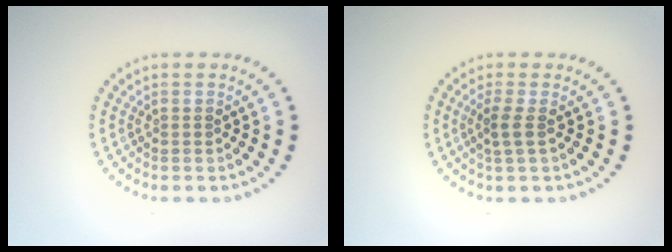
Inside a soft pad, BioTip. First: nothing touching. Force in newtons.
{"total": 1.5, "press": 1.3, "slide": 0.9}